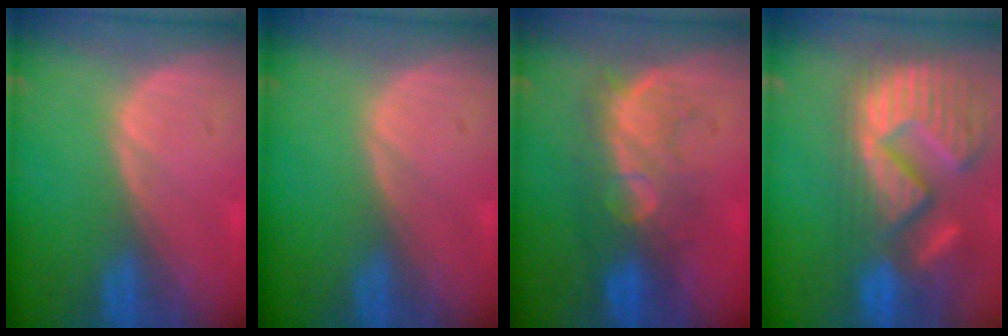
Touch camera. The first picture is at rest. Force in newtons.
{"total": 0.0}
{"total": 7.8, "press": 7.7, "slide": 1.2}
{"total": 15.4, "press": 12.7, "slide": 8.7}